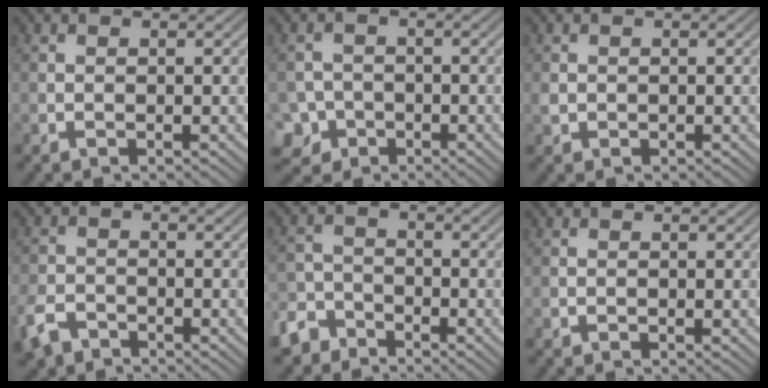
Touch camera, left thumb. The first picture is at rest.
{"total": 4.5, "force": [-2.4, 3.7, 1.1], "torque": [-0.017, -0.003, -0.052]}
{"total": 1.1, "force": [-0.1, 1.0, 0.4], "torque": [-0.010, -0.004, -0.001]}
{"total": 4.7, "force": [-3.4, 2.4, 2.1], "torque": [-0.047, -0.008, -0.077]}
{"total": 4.8, "force": [-3.9, 2.6, 1.2], "torque": [-0.027, -0.004, -0.089]}
{"total": 0.0}